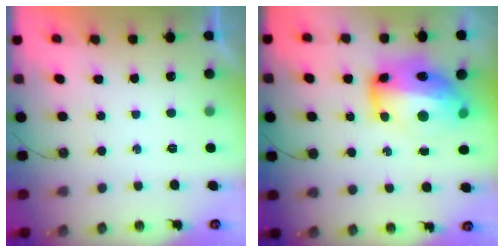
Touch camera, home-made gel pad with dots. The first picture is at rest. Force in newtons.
{"total": 17.9, "press": 17.8, "slide": 1.5}